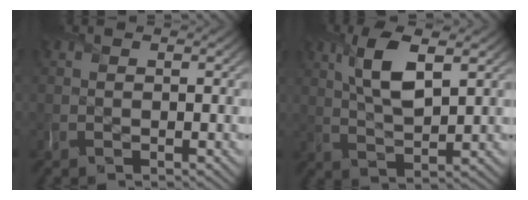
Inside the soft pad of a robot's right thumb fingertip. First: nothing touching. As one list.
[{"total": 7.2, "force": [3.0, 2.5, 6.0], "torque": [-0.128, -0.001, 0.058]}]